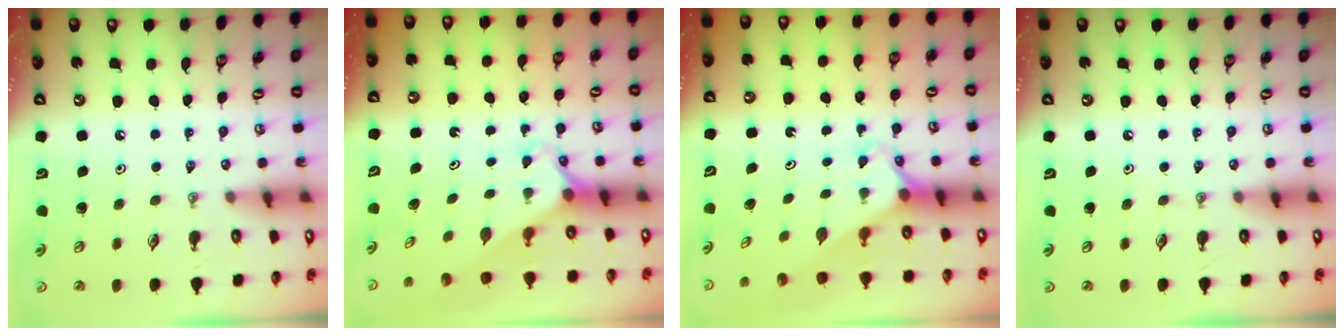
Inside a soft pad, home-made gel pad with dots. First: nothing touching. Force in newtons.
{"total": 2.2, "press": 2.2, "slide": 0.2}
{"total": 2.2, "press": 2.2, "slide": 0.2}
{"total": 0.0}